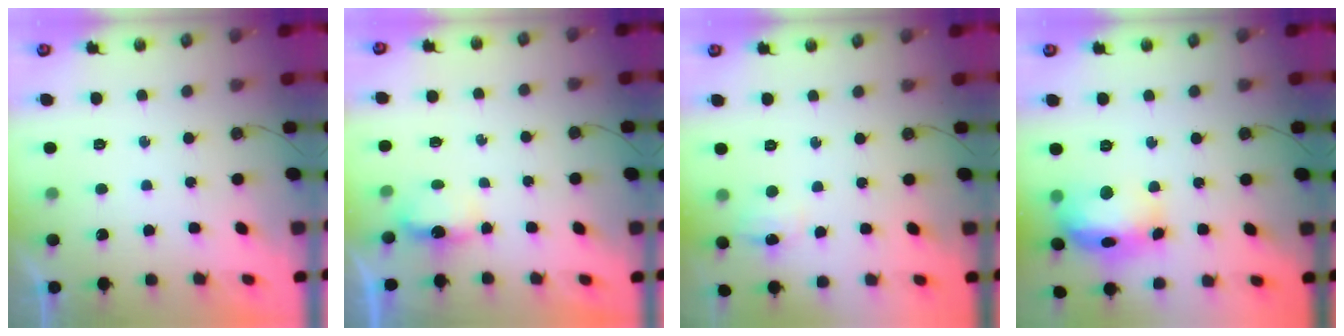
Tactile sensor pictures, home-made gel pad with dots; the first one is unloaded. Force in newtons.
{"total": 3.4, "press": 3.4, "slide": 0.5}
{"total": 5.1, "press": 5.0, "slide": 0.7}
{"total": 15.6, "press": 15.5, "slide": 1.7}